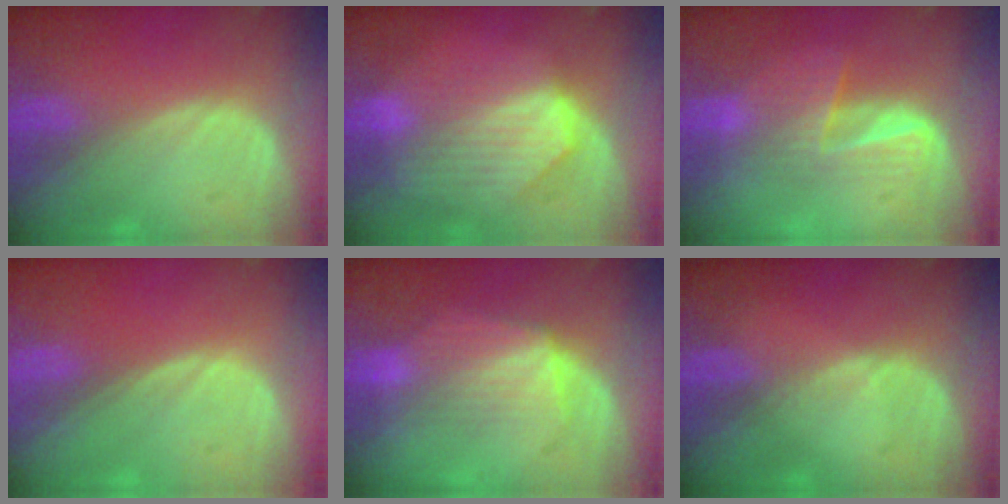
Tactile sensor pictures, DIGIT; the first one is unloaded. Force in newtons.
{"total": 8.7, "press": 7.9, "slide": 3.7}
{"total": 5.8, "press": 5.5, "slide": 2.0}
{"total": 0.0}
{"total": 6.9, "press": 6.5, "slide": 2.4}
{"total": 0.7, "press": 0.5, "slide": 0.5}